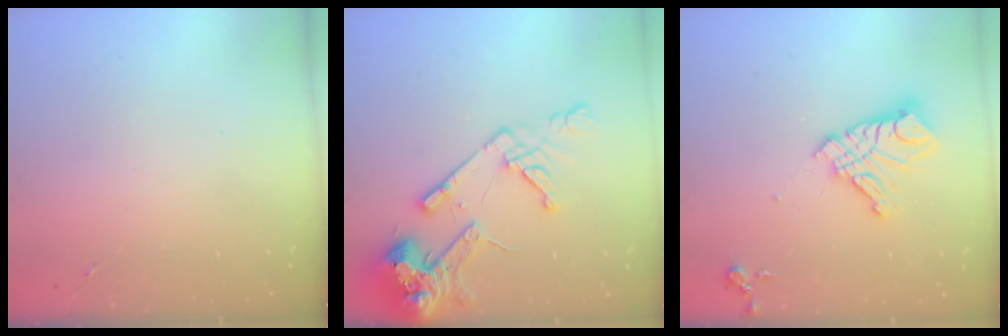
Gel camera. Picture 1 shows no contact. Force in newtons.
{"total": 16.9, "press": 16.7, "slide": 2.4}
{"total": 15.7, "press": 15.6, "slide": 1.8}